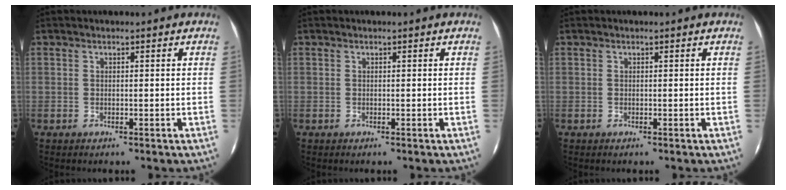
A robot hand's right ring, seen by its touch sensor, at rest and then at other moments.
{"total": 0.0}
{"total": 0.0}